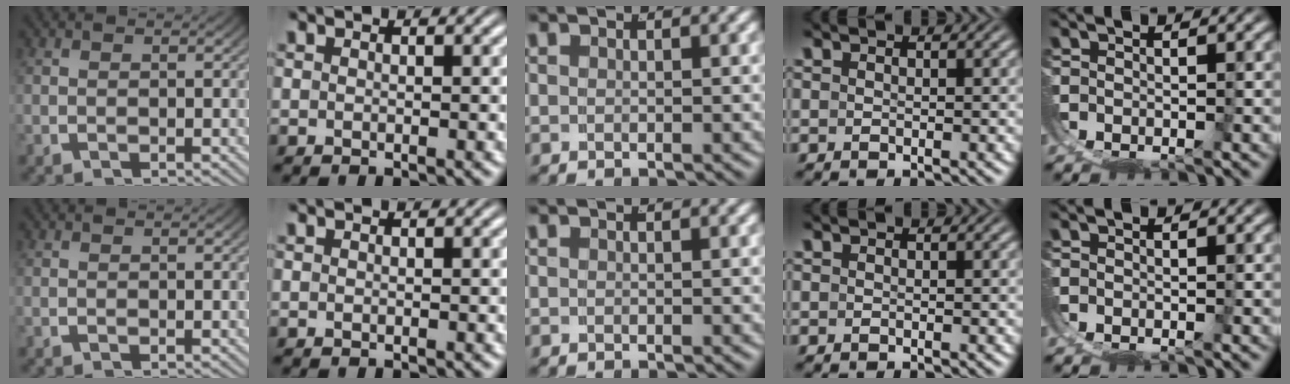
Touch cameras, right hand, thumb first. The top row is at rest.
{}